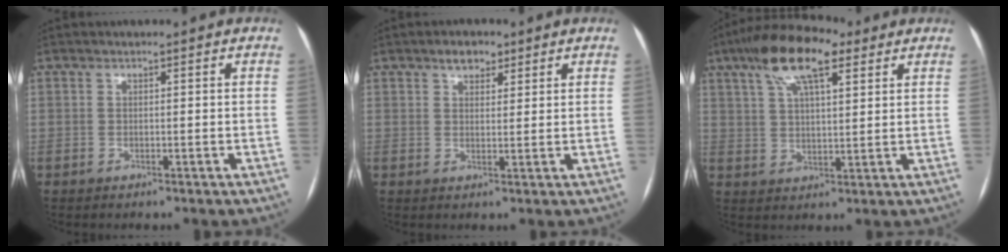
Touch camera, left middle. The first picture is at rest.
{"total": 3.1, "force": [2.1, 1.7, 1.4], "torque": [-0.025, 0.007, 0.035]}
{"total": 12.3, "force": [7.0, 3.8, 9.4], "torque": [-0.175, 0.030, 0.123]}